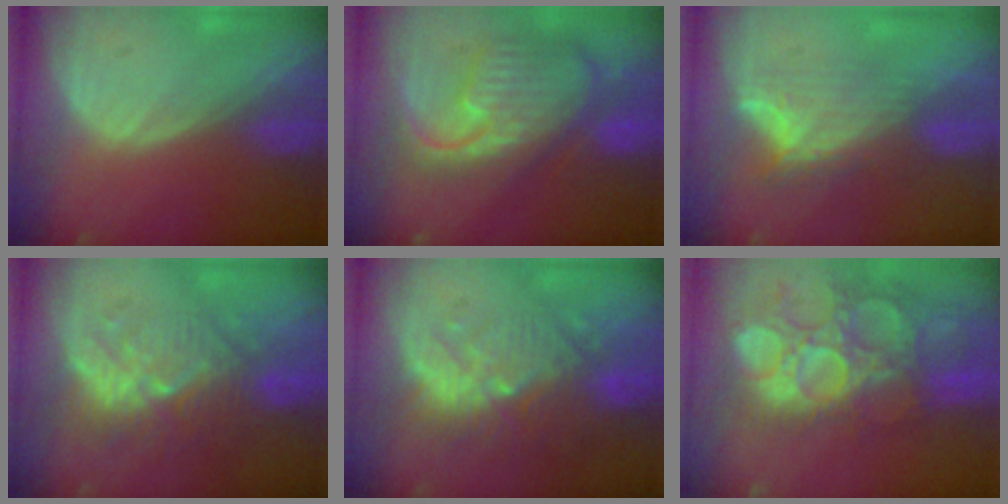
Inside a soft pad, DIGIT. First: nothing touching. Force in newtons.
{"total": 12.3, "press": 10.6, "slide": 6.2}
{"total": 7.9, "press": 6.8, "slide": 4.1}
{"total": 9.1, "press": 8.8, "slide": 2.3}
{"total": 10.8, "press": 9.8, "slide": 4.5}
{"total": 13.8, "press": 12.5, "slide": 5.8}